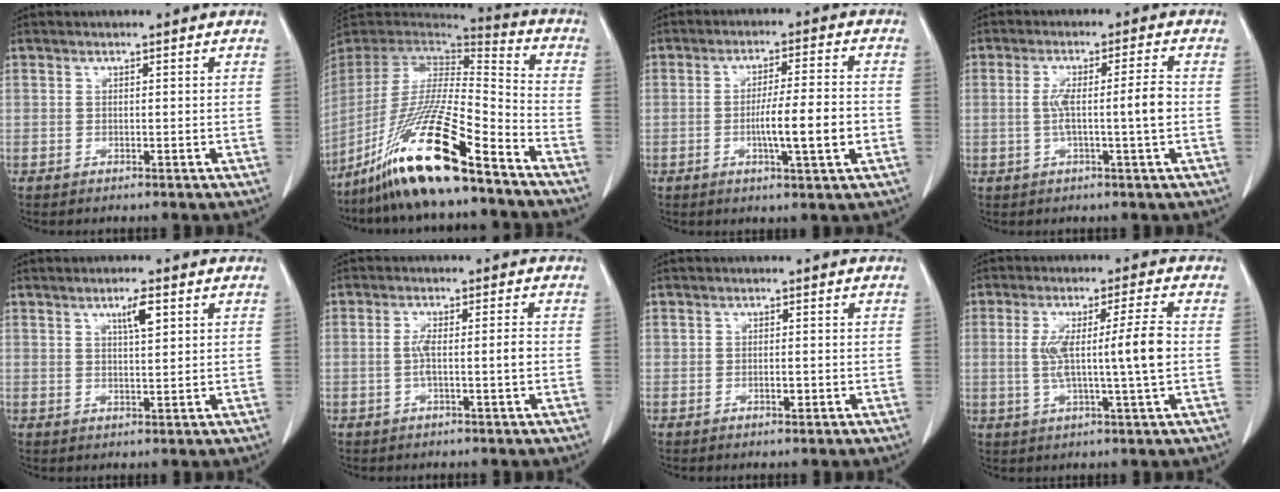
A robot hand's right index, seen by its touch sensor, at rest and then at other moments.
{"total": 21.0, "force": [-14.4, 1.3, 15.3], "torque": [-0.318, -0.045, -0.271]}
{"total": 8.2, "force": [-1.8, 0.3, 8.0], "torque": [-0.128, 0.001, -0.028]}
{"total": 6.2, "force": [-0.5, -0.4, 6.1], "torque": [-0.112, 0.010, -0.003]}
{"total": 3.5, "force": [1.7, 0.4, 3.0], "torque": [-0.053, -0.002, 0.027]}
{"total": 3.7, "force": [-0.5, 0.1, 3.7], "torque": [-0.069, 0.007, -0.005]}
{"total": 0.9, "force": [-0.2, 0.4, 0.8], "torque": [-0.012, 0.000, 0.001]}
{"total": 9.1, "force": [0.1, -0.6, 9.1], "torque": [-0.161, 0.006, 0.007]}